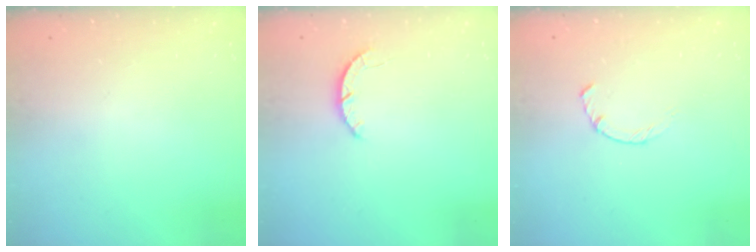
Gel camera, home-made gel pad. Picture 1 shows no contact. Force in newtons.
{"total": 2.2, "press": 2.2, "slide": 0.3}
{"total": 2.4, "press": 2.3, "slide": 0.4}